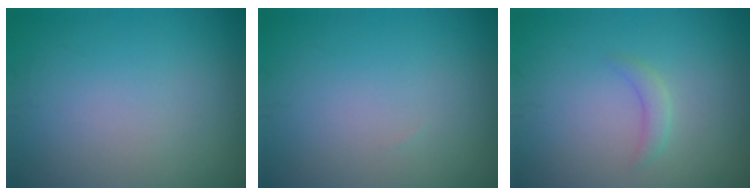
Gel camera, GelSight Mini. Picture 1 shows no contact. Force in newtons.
{"total": 0.0}
{"total": 1.2, "press": 1.2, "slide": 0.0}